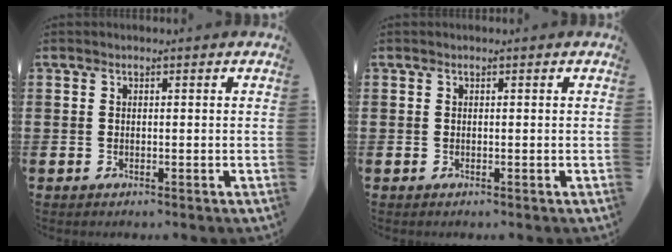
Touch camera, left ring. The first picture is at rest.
{"total": 0.0}